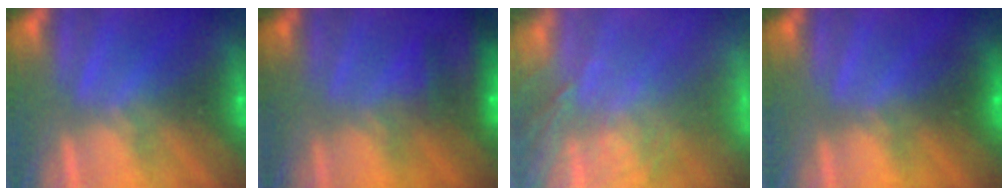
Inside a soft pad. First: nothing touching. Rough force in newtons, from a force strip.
{"total": 7.6}
{"total": 7.3}
{"total": 2.4}